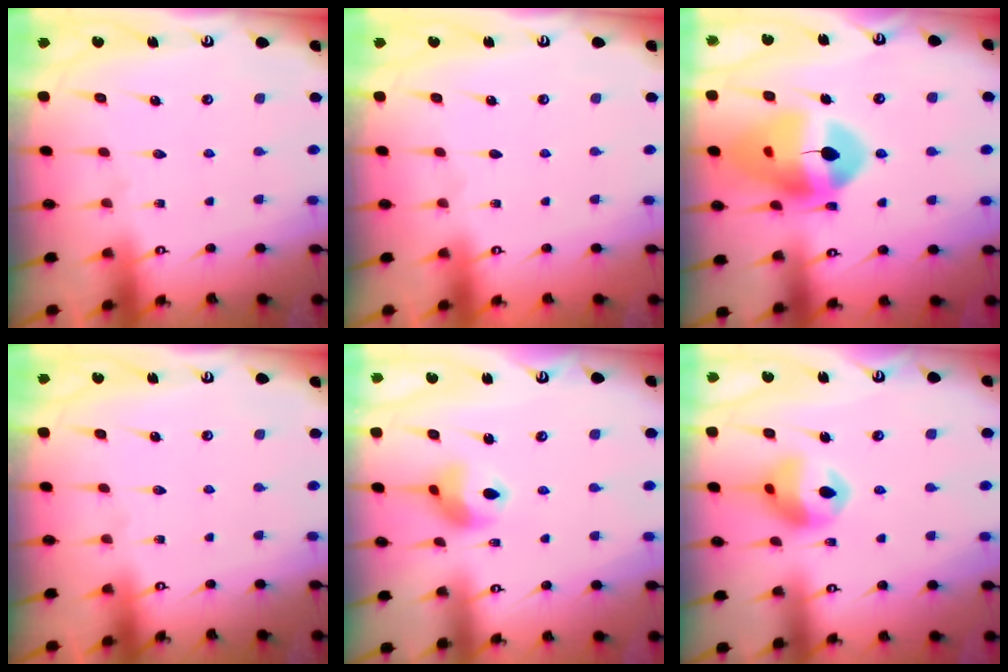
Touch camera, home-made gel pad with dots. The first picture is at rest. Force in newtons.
{"total": 0.0}
{"total": 17.7, "press": 17.6, "slide": 1.8}
{"total": 0.0}
{"total": 8.6, "press": 8.5, "slide": 0.8}
{"total": 11.8, "press": 11.7, "slide": 1.0}